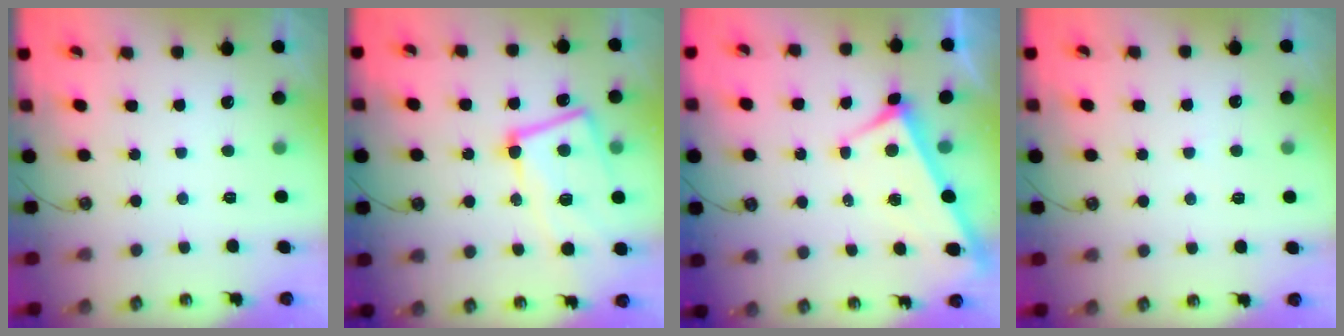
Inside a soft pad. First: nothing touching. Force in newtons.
{"total": 12.4, "press": 12.2, "slide": 2.0}
{"total": 4.0, "press": 4.0, "slide": 0.3}
{"total": 4.1, "press": 4.1, "slide": 0.3}